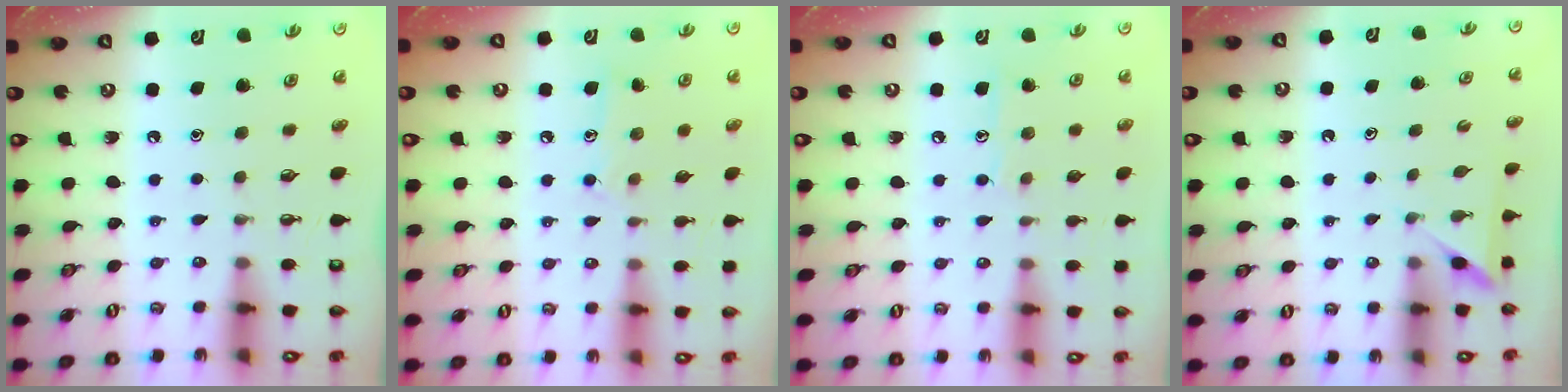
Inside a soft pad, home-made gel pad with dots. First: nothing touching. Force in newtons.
{"total": 7.7, "press": 7.7, "slide": 0.4}
{"total": 7.3, "press": 7.3, "slide": 0.7}
{"total": 2.2, "press": 2.2, "slide": 0.2}